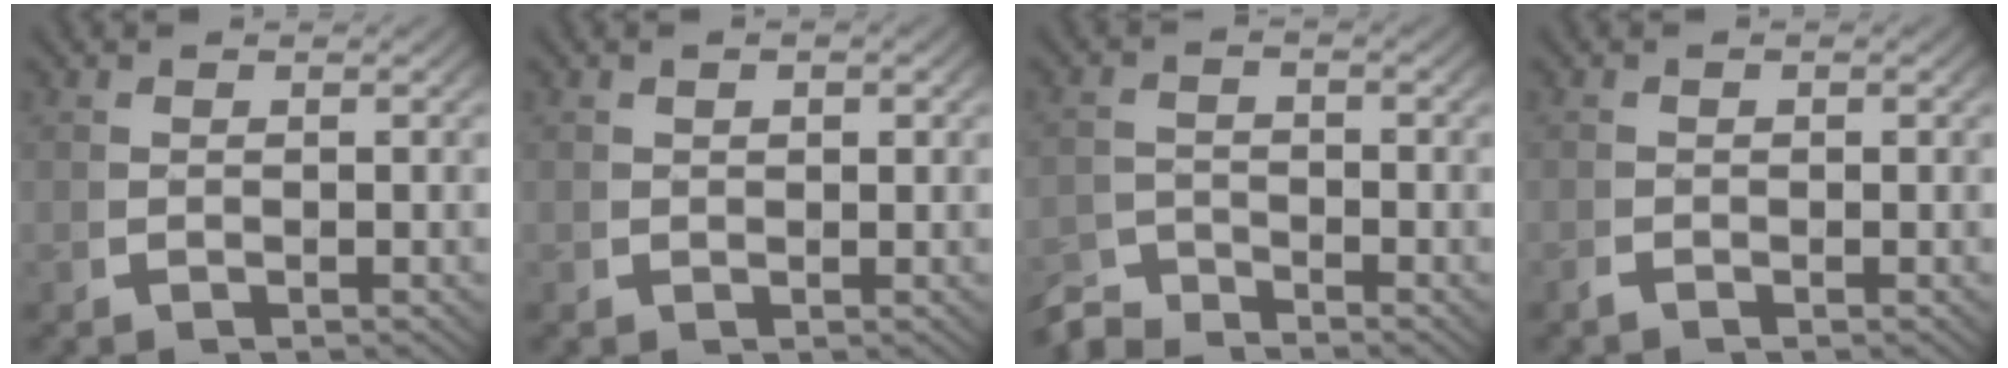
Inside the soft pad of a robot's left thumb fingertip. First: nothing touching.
{"total": 1.1, "force": [0.5, 0.8, 0.6], "torque": [-0.010, -0.004, 0.011]}
{"total": 3.3, "force": [-3.2, 0.5, 0.2], "torque": [0.011, -0.011, -0.067]}
{"total": 0.6, "force": [-0.5, 0.3, 0.1], "torque": [0.001, -0.002, -0.014]}